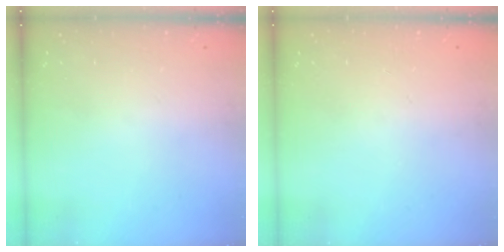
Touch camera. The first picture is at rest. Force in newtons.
{"total": 0.0}